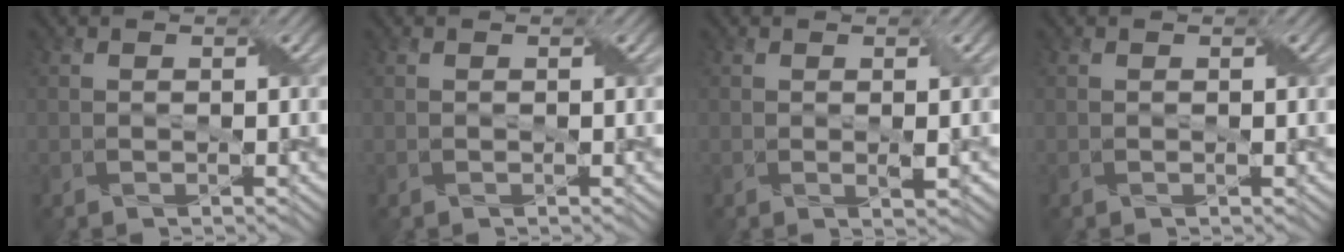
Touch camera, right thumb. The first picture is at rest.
{"total": 0.0}
{"total": 1.3, "force": [0.1, 0.1, 1.3], "torque": [-0.025, -0.002, 0.003]}
{"total": 0.0}